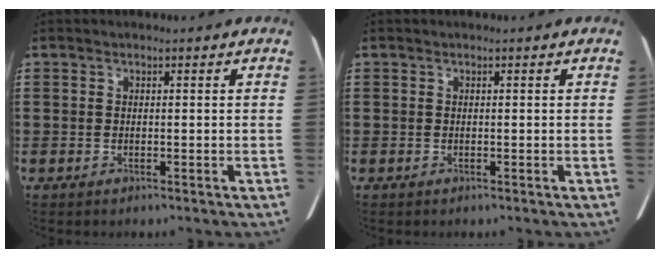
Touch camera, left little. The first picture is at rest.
{"total": 0.0}